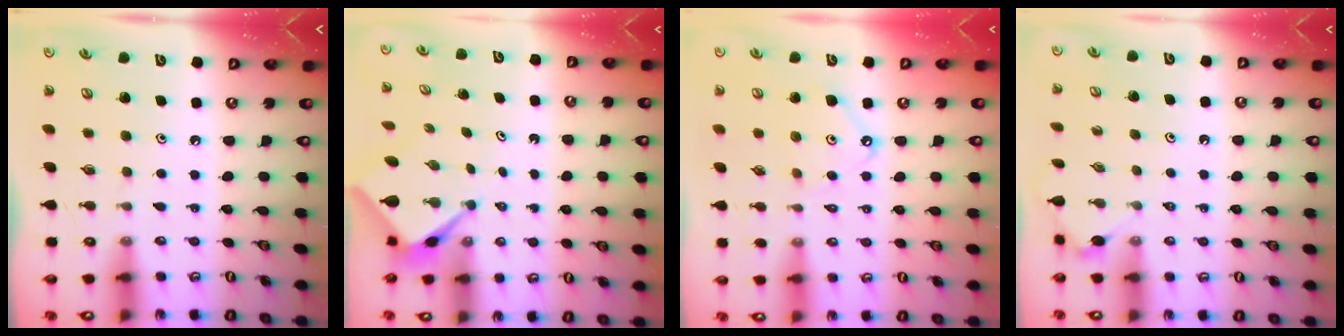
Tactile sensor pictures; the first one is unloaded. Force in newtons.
{"total": 2.5, "press": 2.5, "slide": 0.2}
{"total": 4.6, "press": 4.5, "slide": 0.6}
{"total": 2.9, "press": 2.8, "slide": 0.5}